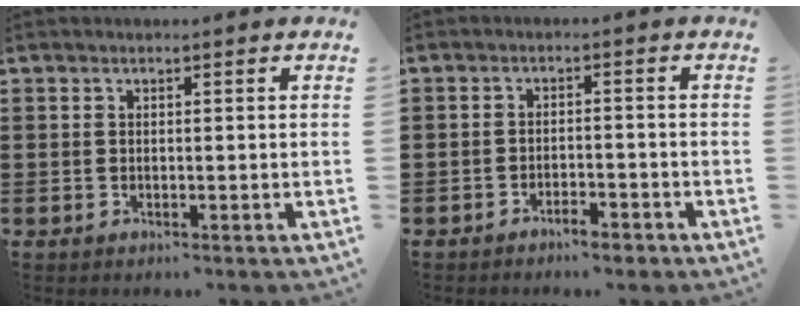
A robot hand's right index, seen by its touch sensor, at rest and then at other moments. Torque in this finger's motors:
{"motor_torque": [0.24, 0.32, 0.00, 0.02]}